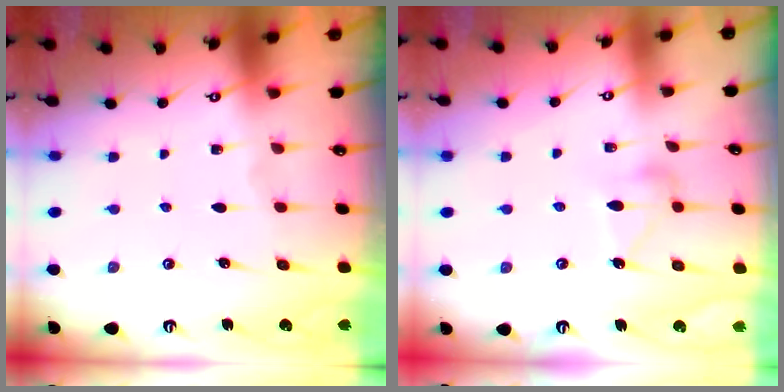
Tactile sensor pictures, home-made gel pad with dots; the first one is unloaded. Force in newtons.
{"total": 9.9, "press": 9.9, "slide": 0.4}